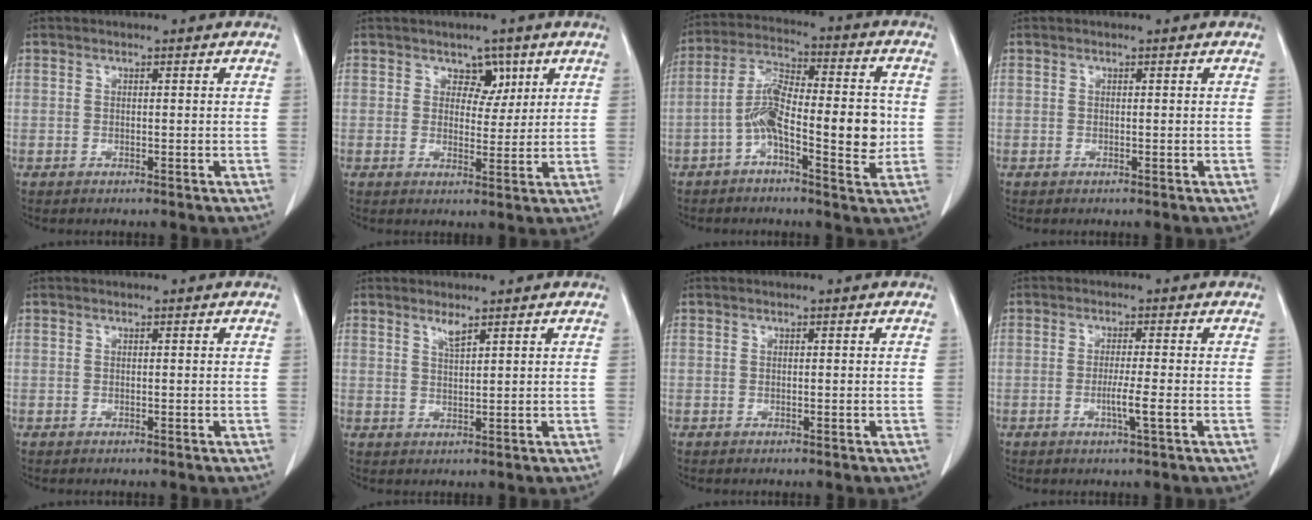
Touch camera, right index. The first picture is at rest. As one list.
[{"total": 3.7, "force": [1.9, 2.5, 1.8], "torque": [-0.014, 0.001, 0.029]}, {"total": 12.5, "force": [-2.3, 3.7, 11.7], "torque": [-0.206, 0.024, -0.041]}, {"total": 0.0}, {"total": 0.0}, {"total": 1.8, "force": [1.5, 0.0, 1.1], "torque": [-0.024, -0.006, 0.030]}, {"total": 0.0}, {"total": 3.3, "force": [-1.0, -0.5, 3.1], "torque": [-0.059, -0.005, -0.017]}]